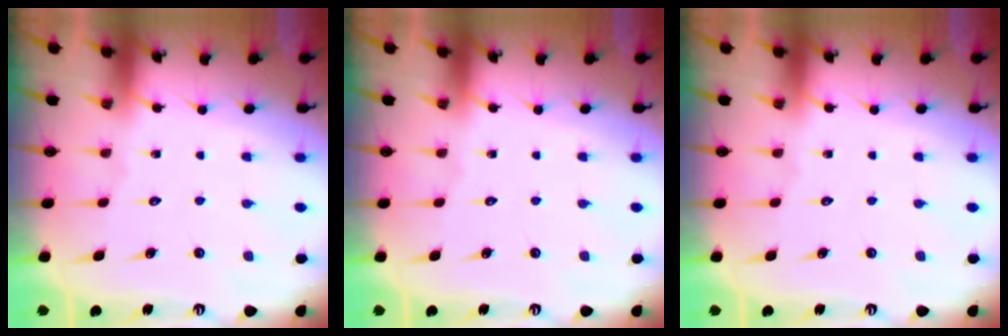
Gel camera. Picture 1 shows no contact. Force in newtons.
{"total": 0.0}
{"total": 0.0}